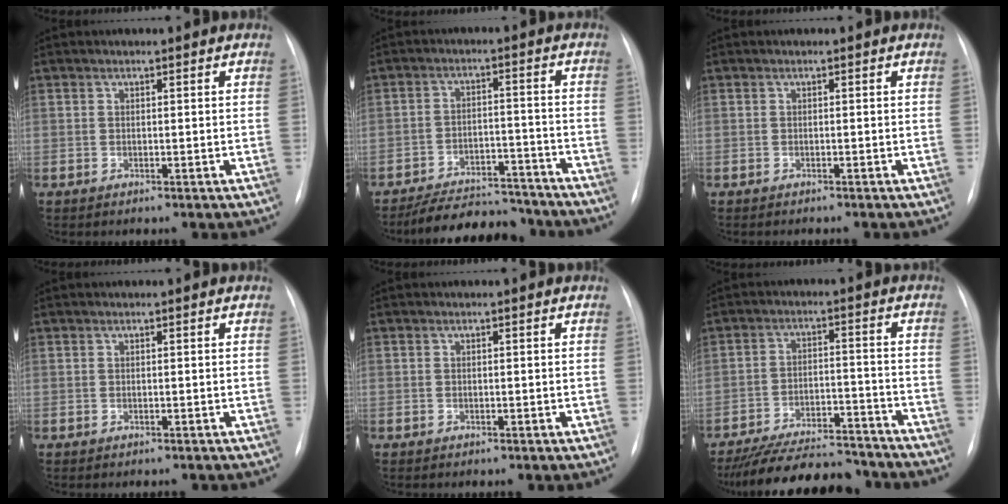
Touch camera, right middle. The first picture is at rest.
{"total": 11.9, "force": [-11.0, 3.5, 3.0], "torque": [-0.032, 0.015, -0.160]}
{"total": 2.1, "force": [-1.9, 0.3, 0.9], "torque": [-0.011, -0.004, -0.021]}
{"total": 1.4, "force": [-1.2, 0.4, 0.5], "torque": [-0.008, -0.002, -0.014]}
{"total": 0.5, "force": [-0.3, 0.4, 0.0], "torque": [-0.004, 0.002, -0.005]}
{"total": 18.0, "force": [-16.3, 3.9, 6.5], "torque": [-0.122, 0.005, -0.240]}